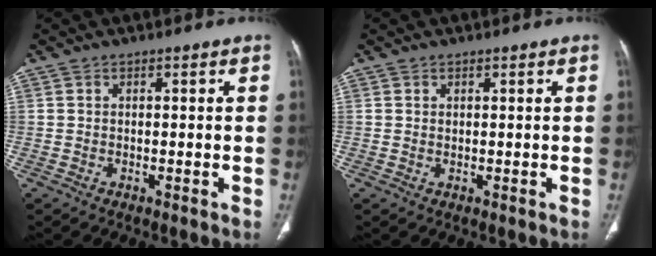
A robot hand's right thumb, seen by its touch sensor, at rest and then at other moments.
{"total": 0.5, "force": [0.2, 0.3, 0.4], "torque": [-0.006, -0.001, 0.004]}